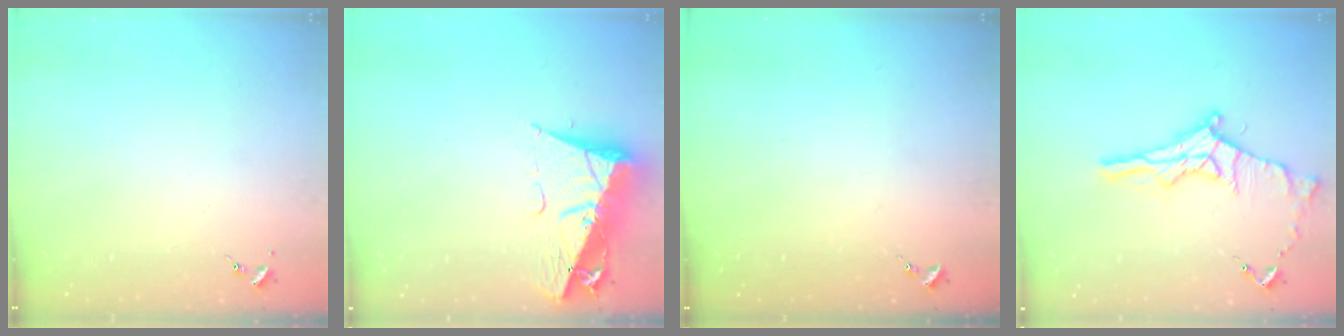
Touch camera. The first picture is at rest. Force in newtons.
{"total": 12.5, "press": 12.4, "slide": 1.3}
{"total": 0.0}
{"total": 13.4, "press": 13.4, "slide": 0.6}